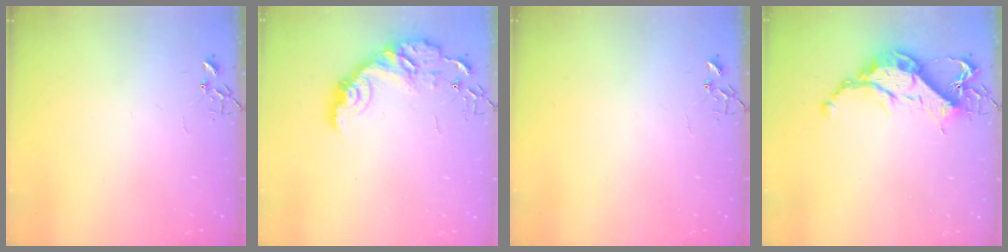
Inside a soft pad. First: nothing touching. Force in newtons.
{"total": 14.5, "press": 14.5, "slide": 1.0}
{"total": 0.0}
{"total": 13.8, "press": 13.8, "slide": 1.1}